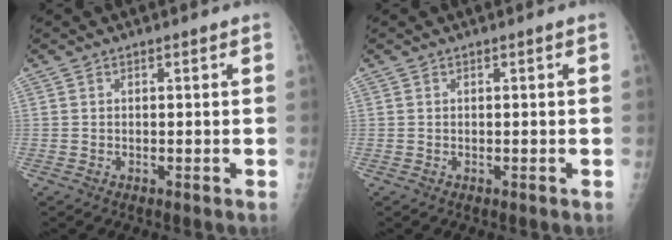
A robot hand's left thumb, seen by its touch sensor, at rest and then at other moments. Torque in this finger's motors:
{"motor_torque": [-0.04, 0.05, -0.11, -0.11, -0.02]}